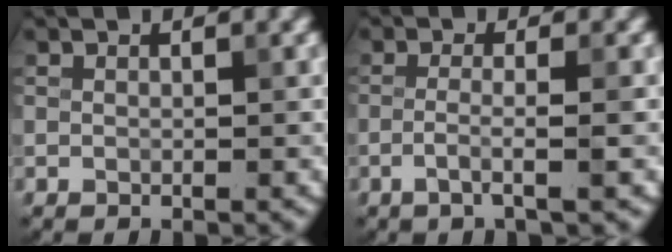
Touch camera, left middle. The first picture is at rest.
{"total": 2.4, "force": [-0.9, 0.4, 2.2], "torque": [-0.033, 0.003, -0.027]}